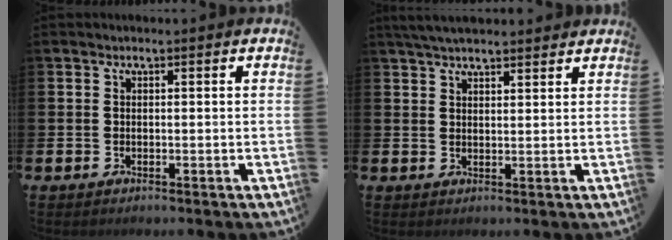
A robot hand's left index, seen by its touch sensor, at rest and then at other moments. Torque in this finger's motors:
{"motor_torque": [1.03, -1.11, 0.77, 0.21]}